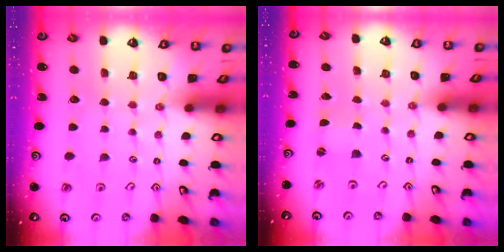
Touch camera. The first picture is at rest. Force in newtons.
{"total": 0.5, "press": 0.5, "slide": 0.1}